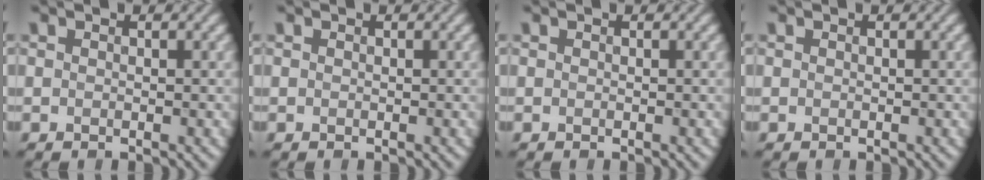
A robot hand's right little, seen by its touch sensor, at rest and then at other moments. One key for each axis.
{"total": 0.0}
{"total": 0.0}
{"total": 0.0}